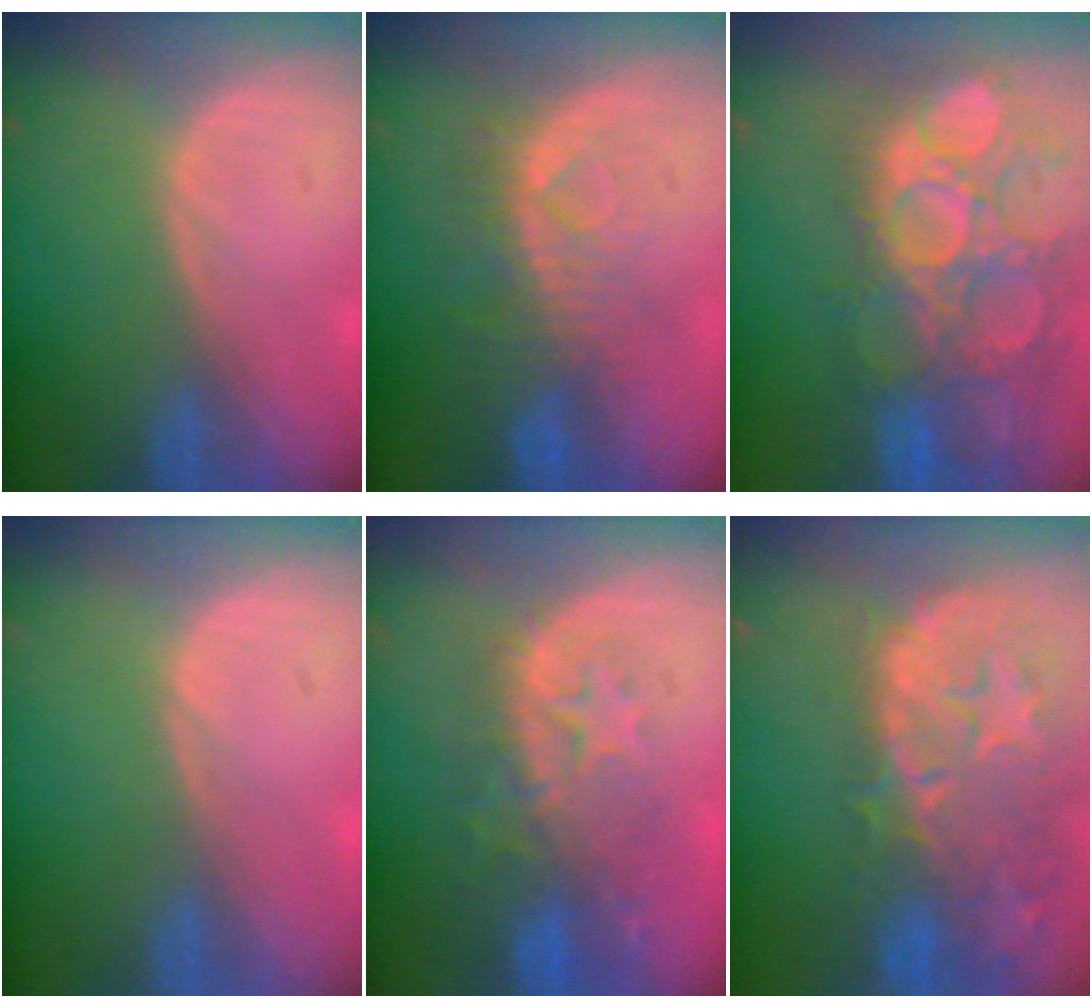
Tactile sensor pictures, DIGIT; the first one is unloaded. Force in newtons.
{"total": 8.0, "press": 7.2, "slide": 3.5}
{"total": 14.5, "press": 12.8, "slide": 6.9}
{"total": 0.0}
{"total": 9.8, "press": 8.8, "slide": 4.3}
{"total": 14.5, "press": 11.8, "slide": 8.5}